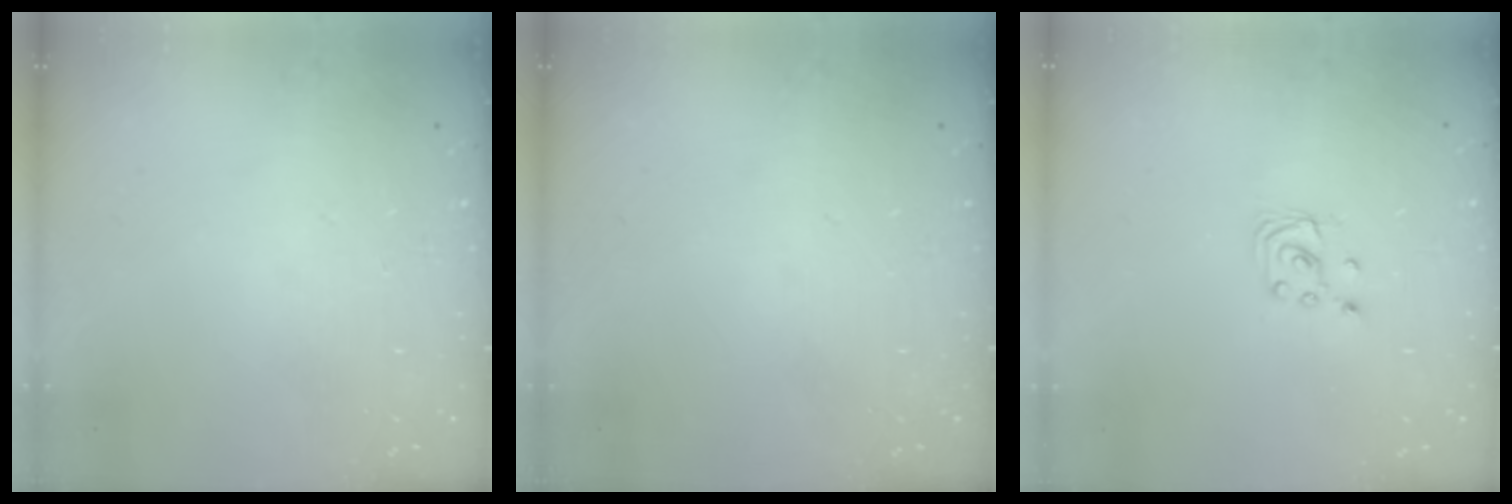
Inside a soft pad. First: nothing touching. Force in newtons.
{"total": 0.0}
{"total": 2.0, "press": 2.0, "slide": 0.2}